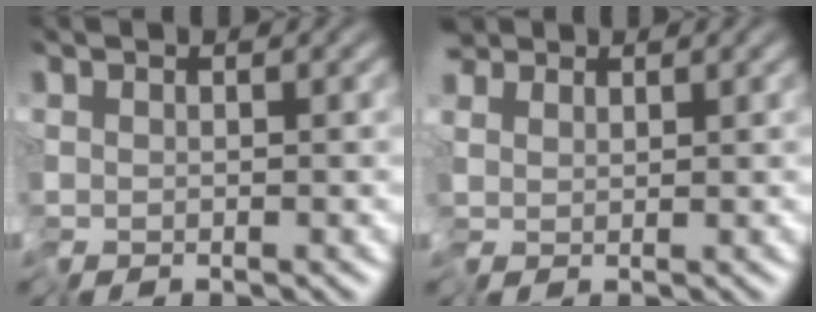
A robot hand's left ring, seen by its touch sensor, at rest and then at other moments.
{"total": 2.3, "force": [1.0, 1.5, 1.4], "torque": [-0.044, 0.006, 0.015]}